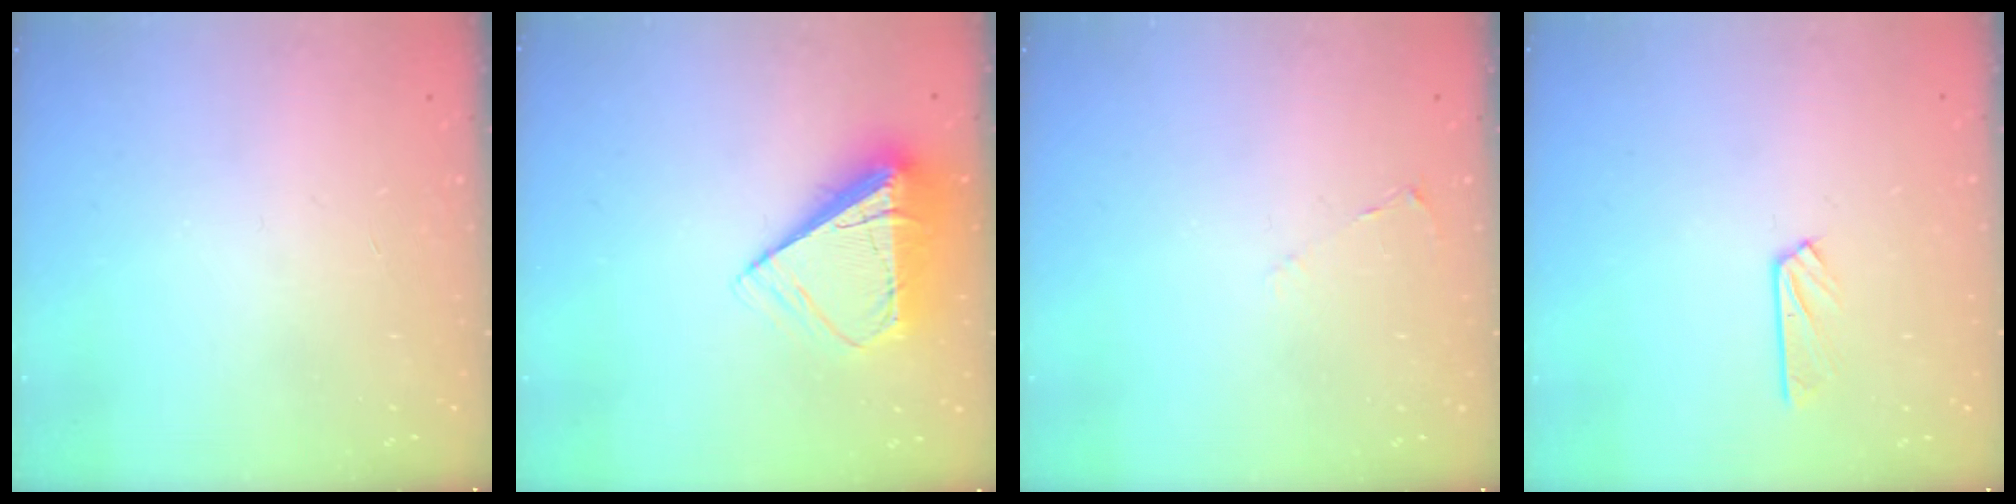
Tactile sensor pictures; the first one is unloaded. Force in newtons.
{"total": 9.5, "press": 9.4, "slide": 1.4}
{"total": 2.4, "press": 2.3, "slide": 0.4}
{"total": 2.5, "press": 2.5, "slide": 0.3}